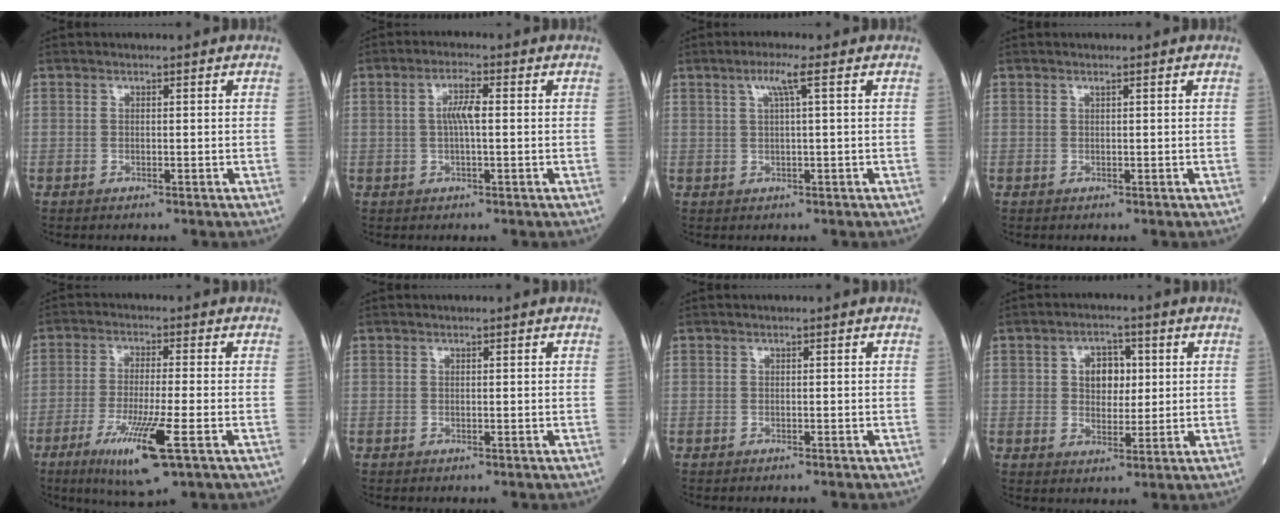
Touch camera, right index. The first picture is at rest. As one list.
[{"total": 3.5, "force": [0.3, 0.4, 3.4], "torque": [-0.070, 0.007, 0.008]}, {"total": 3.1, "force": [1.3, -0.4, 2.8], "torque": [-0.060, 0.007, 0.027]}, {"total": 0.0}, {"total": 10.6, "force": [-4.8, 0.4, 9.5], "torque": [-0.181, -0.032, -0.079]}, {"total": 0.0}, {"total": 0.9, "force": [-0.7, -0.1, 0.5], "torque": [-0.008, 0.001, -0.007]}, {"total": 5.3, "force": [1.3, 3.5, 3.8], "torque": [-0.061, 0.013, 0.026]}]